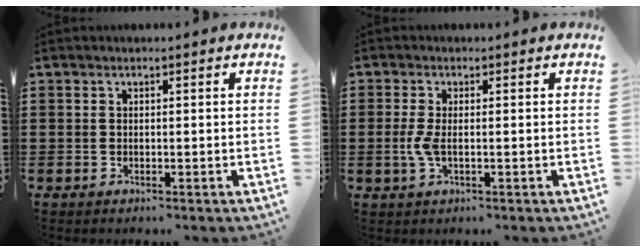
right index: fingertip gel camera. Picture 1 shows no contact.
{"total": 2.9, "force": [-0.4, 0.9, 2.8], "torque": [-0.073, -0.009, -0.014]}